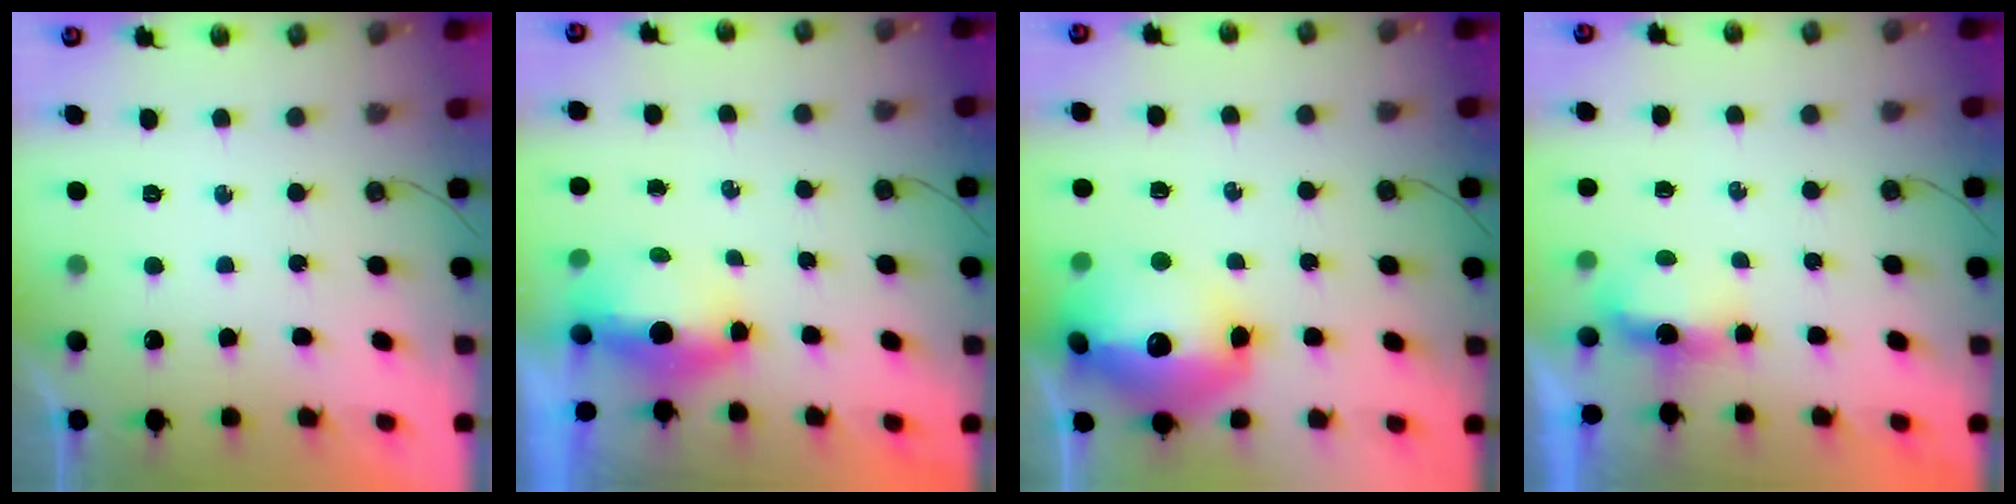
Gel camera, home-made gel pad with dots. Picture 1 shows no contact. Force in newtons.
{"total": 13.9, "press": 7.1, "slide": 12.0}
{"total": 20.6, "press": 20.5, "slide": 1.8}
{"total": 3.9, "press": 3.8, "slide": 0.8}